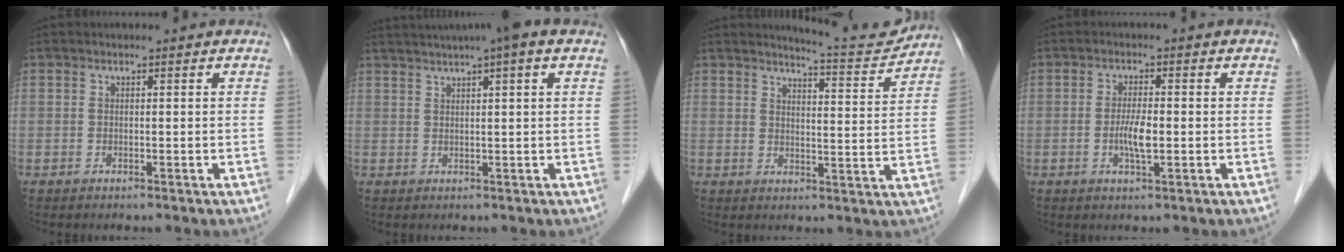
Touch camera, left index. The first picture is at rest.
{"total": 8.8, "force": [6.2, -0.1, 6.2], "torque": [-0.102, 0.035, 0.085]}
{"total": 7.8, "force": [7.8, -0.2, 1.0], "torque": [-0.022, -0.019, 0.100]}
{"total": 3.4, "force": [-0.6, 0.6, 3.3], "torque": [-0.068, -0.003, -0.011]}